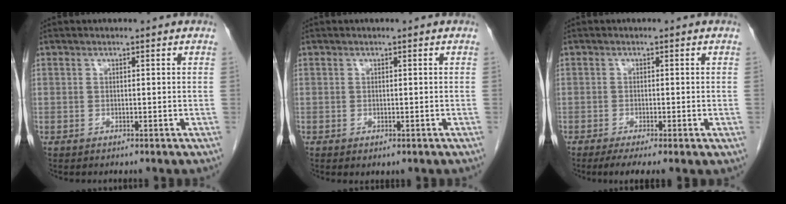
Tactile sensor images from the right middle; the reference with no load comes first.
{"total": 0.7, "force": [-0.3, 0.4, 0.6], "torque": [-0.009, -0.004, 0.003]}
{"total": 5.1, "force": [-3.1, 1.0, 3.9], "torque": [-0.058, -0.017, -0.049]}